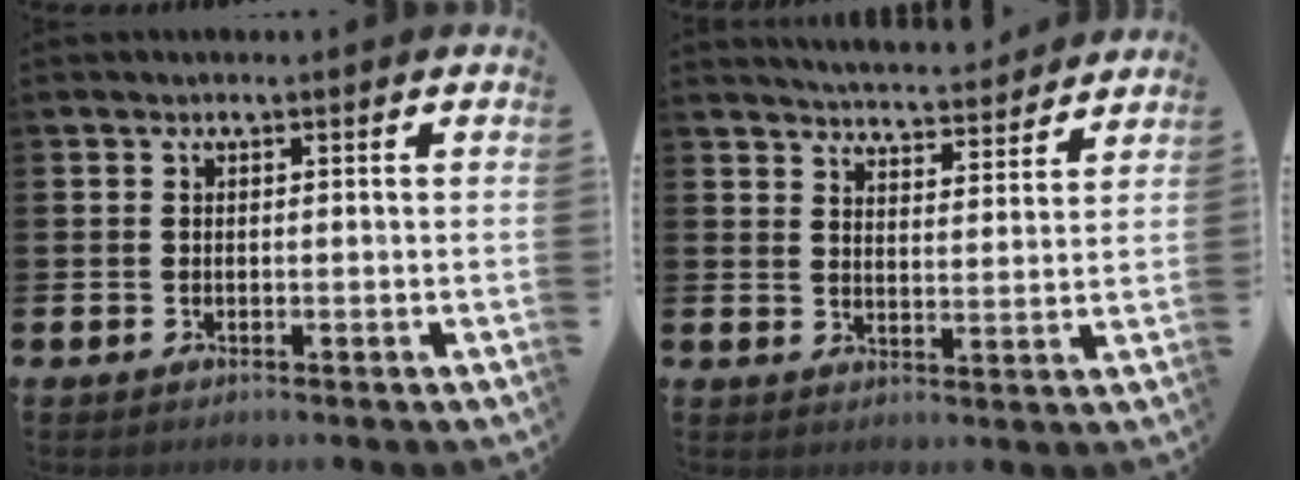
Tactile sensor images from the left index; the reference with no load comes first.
{"total": 5.2, "force": [5.2, 0.2, 0.1], "torque": [-0.014, -0.042, 0.092]}